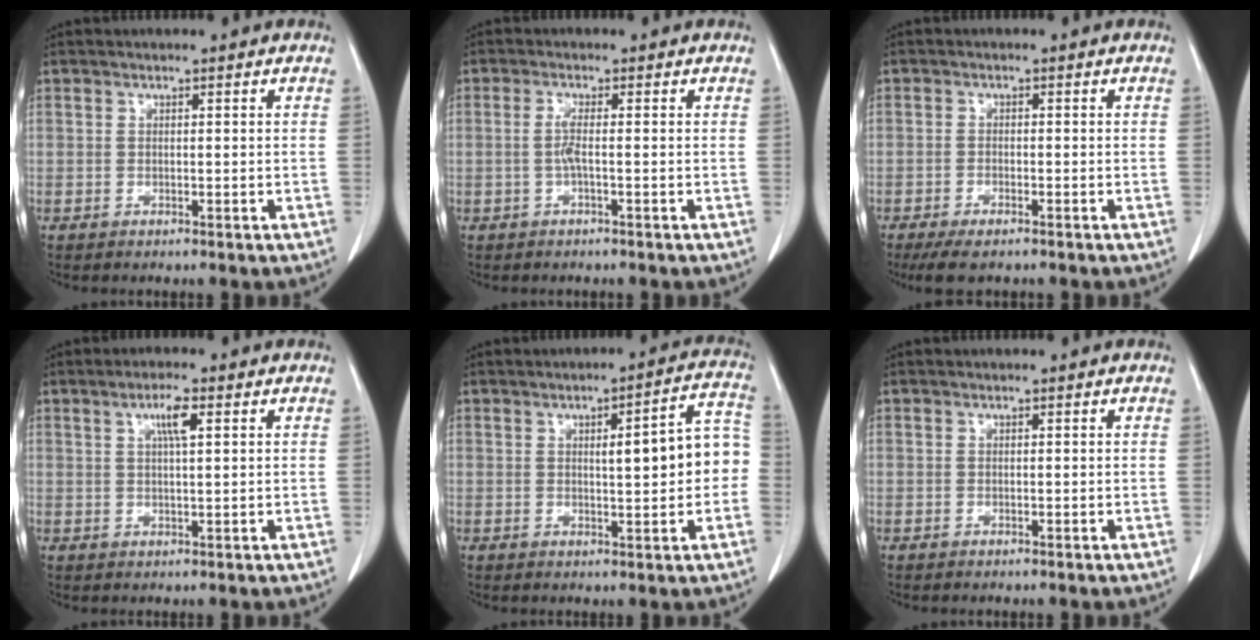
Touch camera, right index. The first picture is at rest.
{"total": 1.9, "force": [-0.2, -0.1, 1.9], "torque": [-0.039, 0.002, -0.004]}
{"total": 4.5, "force": [-3.4, 1.2, 2.7], "torque": [-0.049, -0.010, -0.055]}
{"total": 3.6, "force": [1.5, 0.3, 3.3], "torque": [-0.062, 0.001, 0.025]}
{"total": 9.0, "force": [0.2, 1.9, 8.8], "torque": [-0.111, 0.028, 0.003]}
{"total": 0.0}